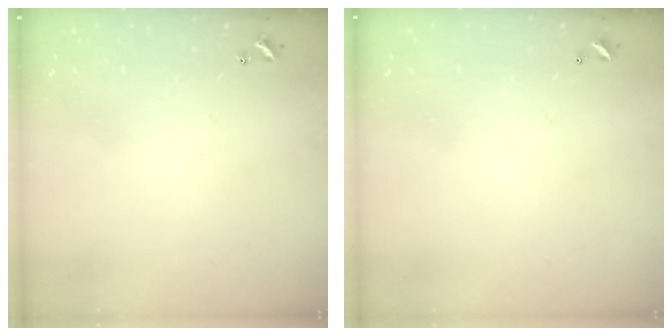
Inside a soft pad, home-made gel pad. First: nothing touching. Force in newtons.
{"total": 2.9, "press": 2.9, "slide": 0.1}